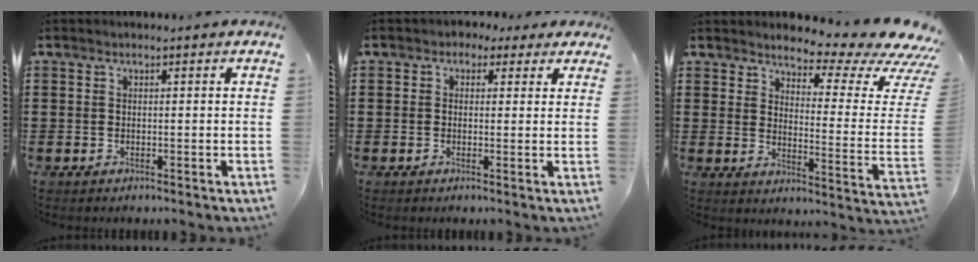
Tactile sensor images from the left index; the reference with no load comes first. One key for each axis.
{"total": 1.8, "fx": 0.6, "fy": 1.6, "fz": 0.6, "tx": -0.018, "ty": 0.010, "tz": 0.009}
{"total": 4.6, "fx": 4.0, "fy": 1.1, "fz": 2.1, "tx": -0.041, "ty": -0.046, "tz": 0.060}